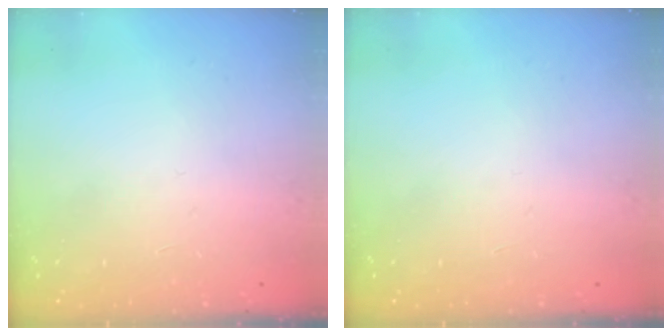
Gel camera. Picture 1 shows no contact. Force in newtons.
{"total": 0.0}